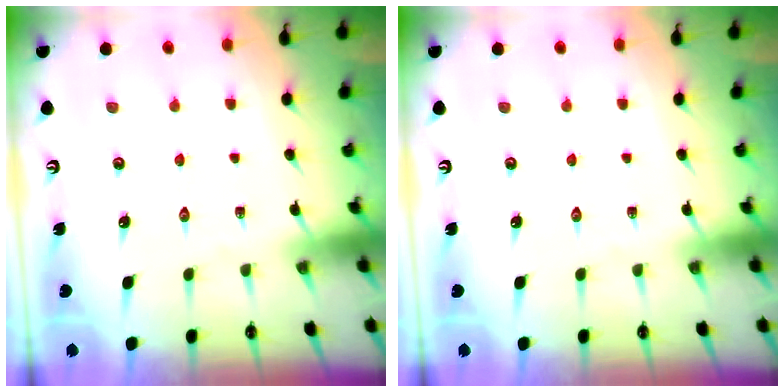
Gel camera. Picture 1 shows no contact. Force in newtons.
{"total": 0.0}